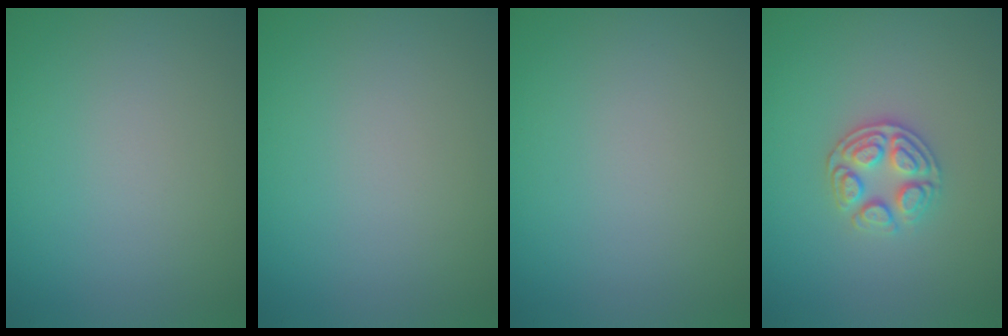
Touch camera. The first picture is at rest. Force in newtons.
{"total": 0.0}
{"total": 0.0}
{"total": 3.0, "press": 2.8, "slide": 1.1}